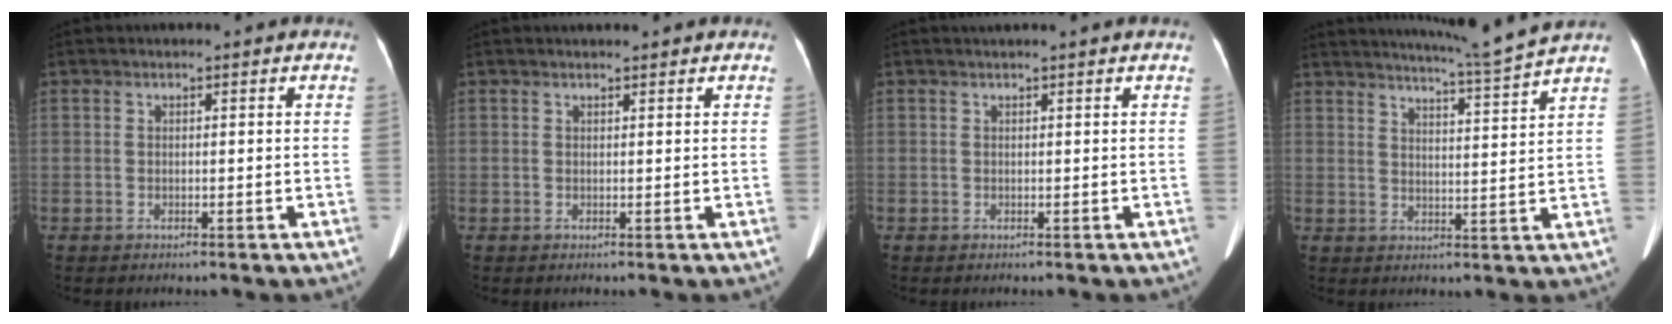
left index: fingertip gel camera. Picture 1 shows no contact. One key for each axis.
{"total": 1.9, "fx": 1.6, "fy": 0.4, "fz": 0.9, "tx": -0.012, "ty": 0.017, "tz": 0.022}
{"total": 1.7, "fx": 1.6, "fy": 0.0, "fz": 0.6, "tx": -0.011, "ty": 0.030, "tz": 0.022}
{"total": 8.8, "fx": 8.1, "fy": -2.6, "fz": 2.3, "tx": -0.046, "ty": -0.031, "tz": 0.121}